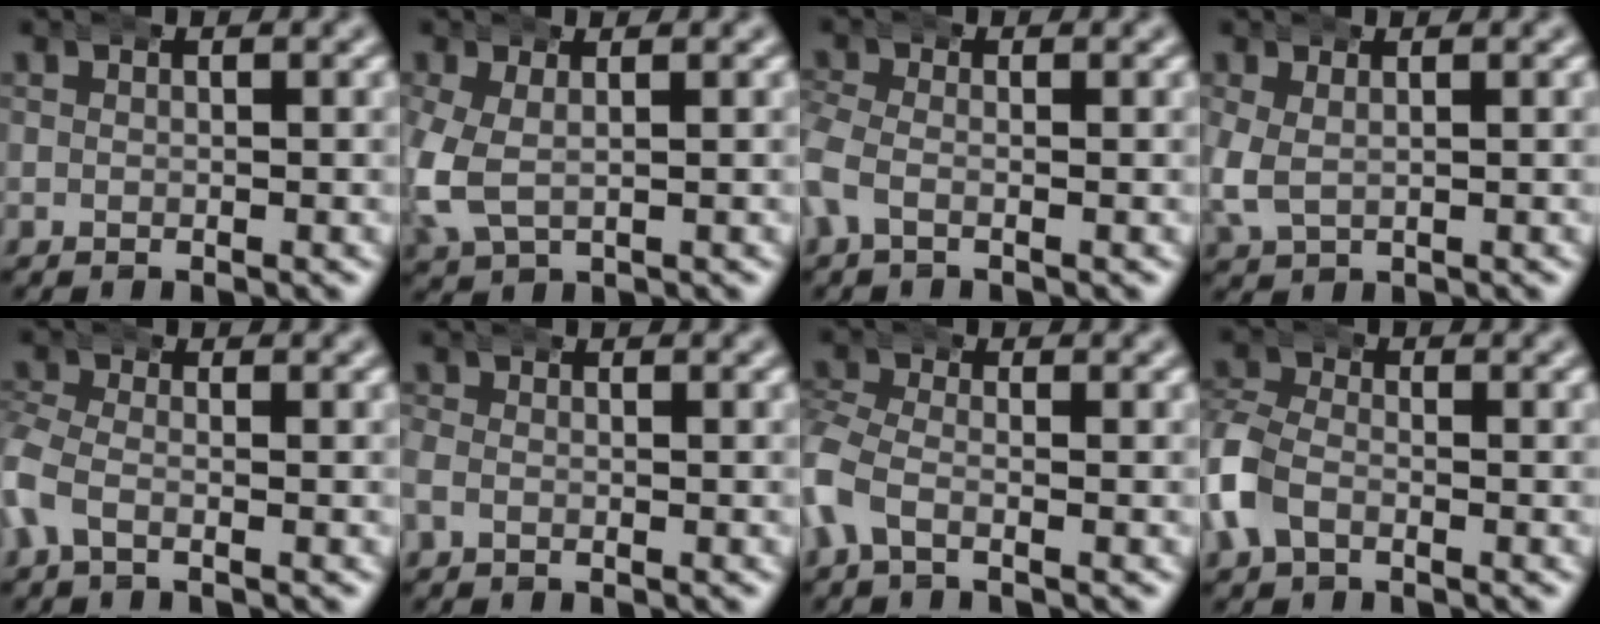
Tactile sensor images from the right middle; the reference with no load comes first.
{"total": 4.2, "force": [-0.2, 3.2, 2.6], "torque": [-0.091, -0.010, 0.004]}
{"total": 3.1, "force": [-0.9, 2.5, 1.6], "torque": [-0.056, -0.003, -0.021]}
{"total": 2.9, "force": [0.3, 2.3, 1.8], "torque": [-0.059, -0.008, 0.015]}
{"total": 3.7, "force": [-1.1, 2.9, 1.9], "torque": [-0.070, -0.011, -0.022]}
{"total": 1.2, "force": [-0.6, 1.0, 0.4], "torque": [-0.025, -0.005, -0.010]}
{"total": 3.4, "force": [-1.3, 2.6, 1.8], "torque": [-0.078, -0.015, -0.022]}
{"total": 5.0, "force": [-1.6, 4.2, 2.0], "torque": [-0.078, -0.015, -0.028]}